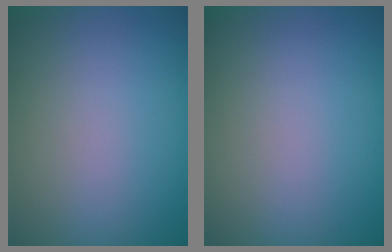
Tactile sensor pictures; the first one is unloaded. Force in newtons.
{"total": 0.0}